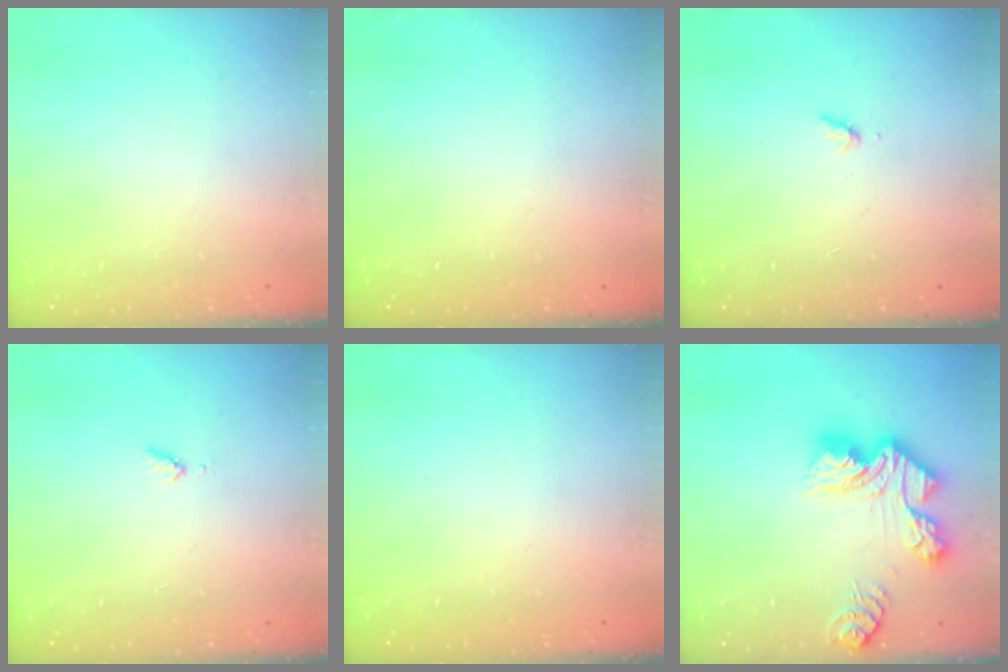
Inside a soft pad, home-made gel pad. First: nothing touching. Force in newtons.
{"total": 0.0}
{"total": 3.6, "press": 3.5, "slide": 0.6}
{"total": 4.6, "press": 4.5, "slide": 0.5}
{"total": 0.0}
{"total": 14.6, "press": 14.5, "slide": 1.3}